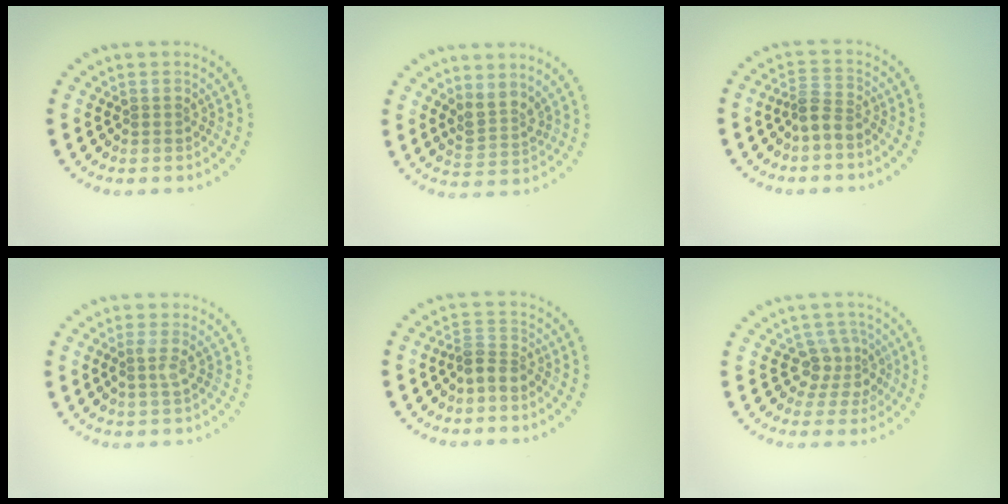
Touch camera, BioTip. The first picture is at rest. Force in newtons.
{"total": 2.6, "press": 1.9, "slide": 1.7}
{"total": 2.3, "press": 1.7, "slide": 1.6}
{"total": 1.4, "press": 1.1, "slide": 0.8}
{"total": 2.3, "press": 1.8, "slide": 1.5}
{"total": 2.8, "press": 2.2, "slide": 1.7}